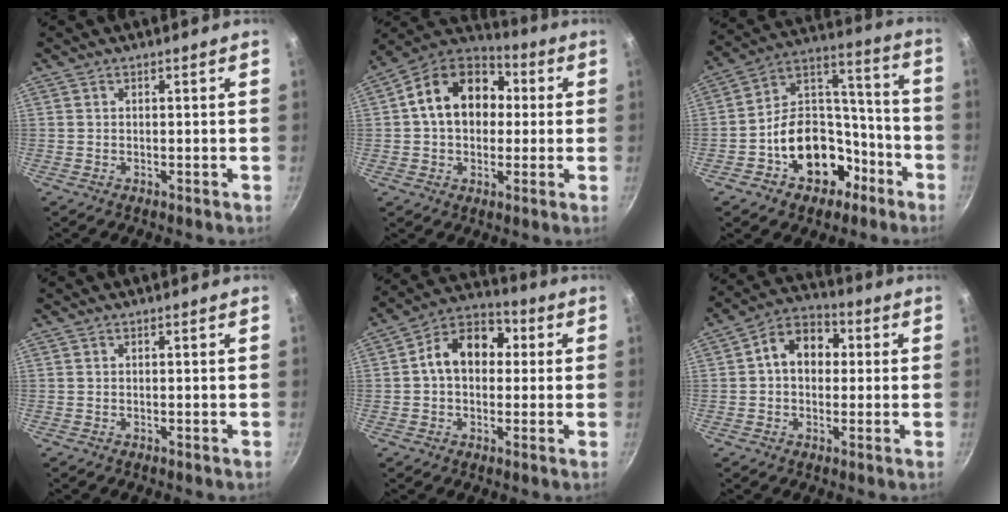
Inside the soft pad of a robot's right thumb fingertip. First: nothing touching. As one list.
[{"total": 16.3, "force": [2.1, 12.2, 10.6], "torque": [-0.146, 0.034, 0.018]}, {"total": 18.2, "force": [-8.3, 13.2, 9.5], "torque": [-0.114, 0.092, -0.121]}, {"total": 0.0}, {"total": 12.1, "force": [1.3, 8.9, 8.0], "torque": [-0.085, 0.031, 0.000]}, {"total": 9.9, "force": [1.2, 7.5, 6.5], "torque": [-0.060, 0.025, 0.002]}]